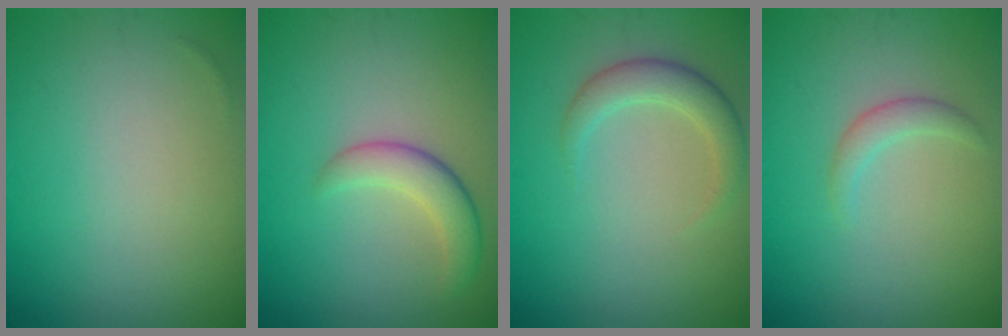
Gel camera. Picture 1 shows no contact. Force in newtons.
{"total": 3.0, "press": 3.0, "slide": 0.1}
{"total": 2.6, "press": 2.6, "slide": 0.2}
{"total": 1.4, "press": 1.4, "slide": 0.2}